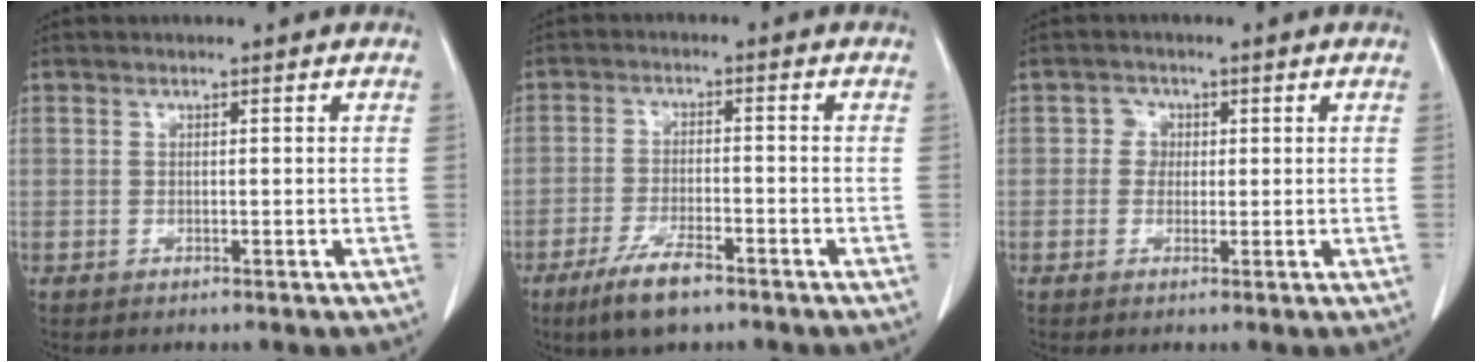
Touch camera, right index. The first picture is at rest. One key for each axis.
{"total": 7.1, "fx": -4.9, "fy": 1.5, "fz": 4.9, "tx": -0.100, "ty": -0.011, "tz": -0.083}
{"total": 2.2, "fx": 0.4, "fy": 2.1, "fz": 0.5, "tx": 0.001, "ty": 0.006, "tz": 0.003}